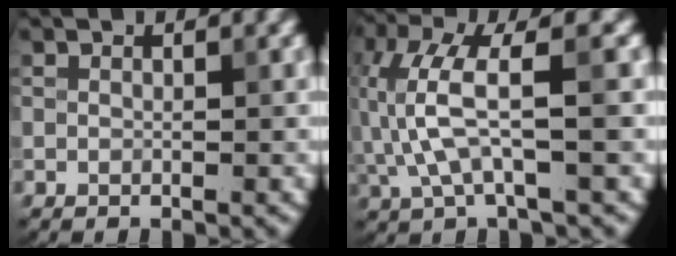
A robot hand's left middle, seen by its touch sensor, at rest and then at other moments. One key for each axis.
{"total": 6.2, "fx": 0.0, "fy": 1.4, "fz": 6.0, "tx": -0.141, "ty": 0.016, "tz": 0.000}